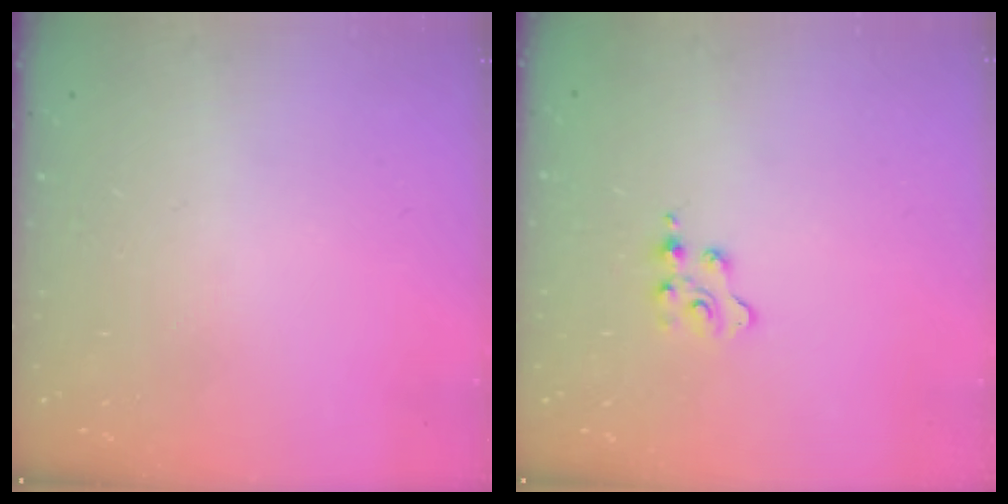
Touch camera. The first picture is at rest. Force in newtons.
{"total": 2.5, "press": 2.5, "slide": 0.4}